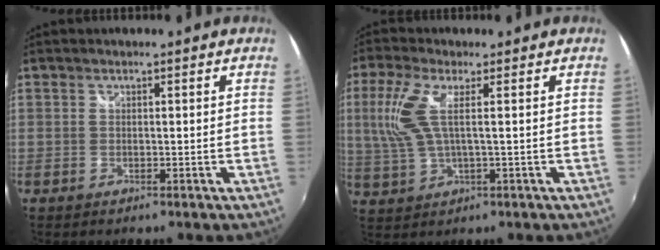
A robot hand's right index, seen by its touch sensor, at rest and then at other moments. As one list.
[{"total": 7.7, "force": [1.3, 1.8, 7.3], "torque": [-0.163, 0.005, 0.032]}]